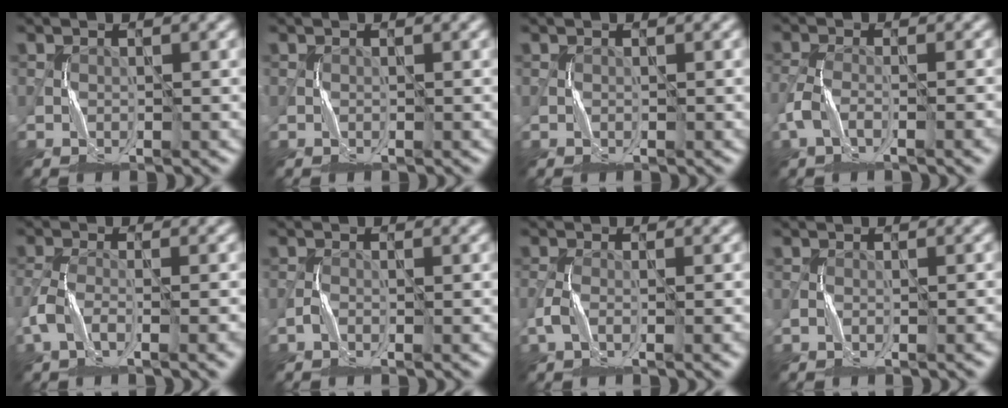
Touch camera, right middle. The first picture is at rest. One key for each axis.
{"total": 0.0}
{"total": 0.0}
{"total": 4.0, "fx": -2.0, "fy": 1.4, "fz": 3.1, "tx": -0.073, "ty": -0.005, "tz": -0.042}
{"total": 4.5, "fx": -2.3, "fy": 1.6, "fz": 3.6, "tx": -0.081, "ty": -0.006, "tz": -0.047}
{"total": 1.3, "fx": -1.1, "fy": 0.3, "fz": 0.5, "tx": -0.013, "ty": 0.003, "tz": -0.022}
{"total": 2.7, "fx": -1.4, "fy": 0.8, "fz": 2.1, "tx": -0.049, "ty": -0.001, "tz": -0.029}
{"total": 1.3, "fx": -1.0, "fy": 0.2, "fz": 0.9, "tx": -0.017, "ty": 0.002, "tz": -0.016}